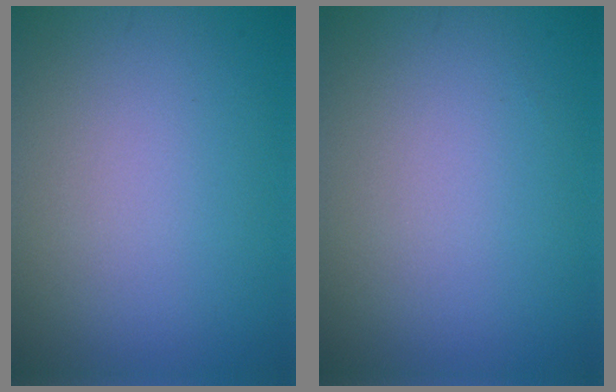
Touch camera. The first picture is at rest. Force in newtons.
{"total": 0.0}